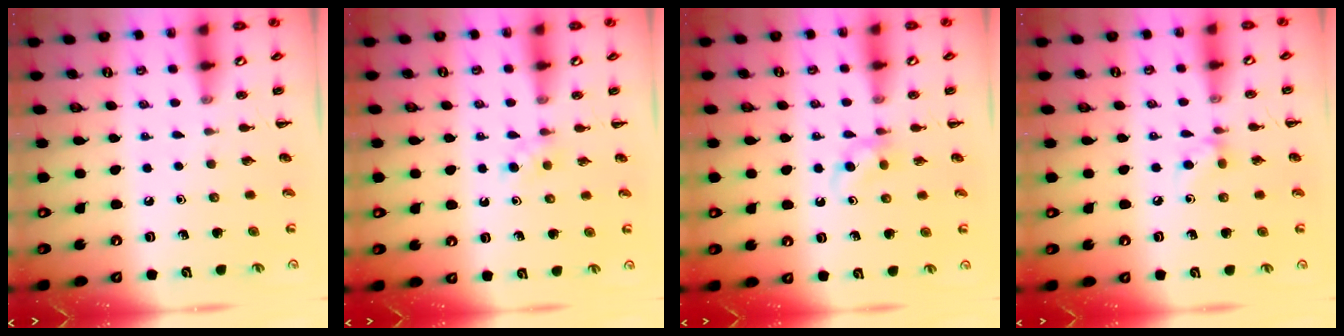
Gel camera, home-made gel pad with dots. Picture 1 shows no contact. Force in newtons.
{"total": 2.7, "press": 2.5, "slide": 1.0}
{"total": 2.5, "press": 2.3, "slide": 1.0}
{"total": 7.0, "press": 6.7, "slide": 2.0}